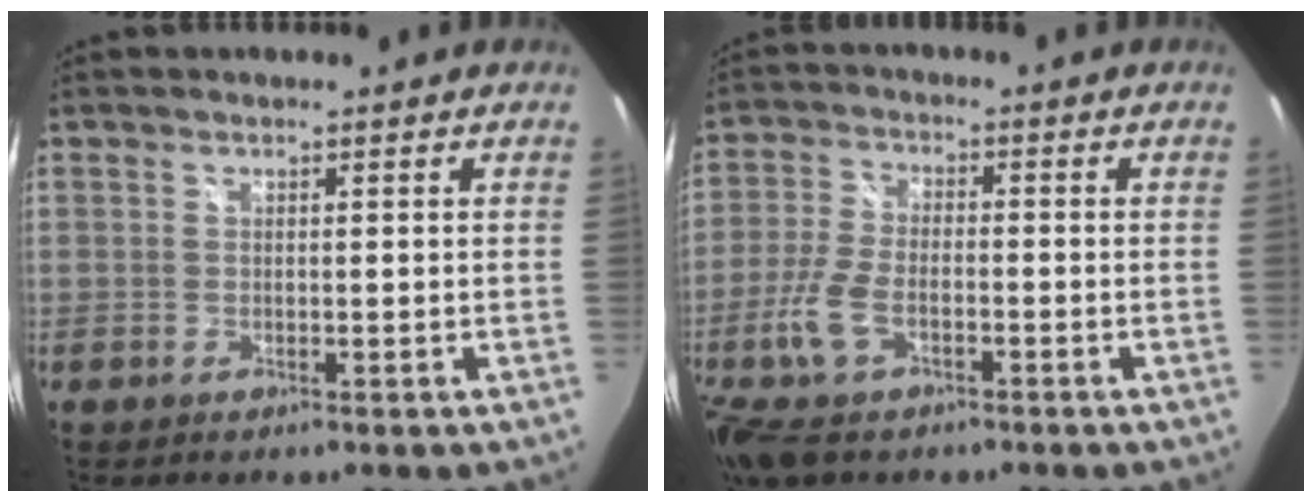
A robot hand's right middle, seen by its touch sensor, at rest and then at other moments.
{"total": 11.0, "force": [-5.7, 5.6, 7.5], "torque": [-0.175, -0.012, -0.111]}